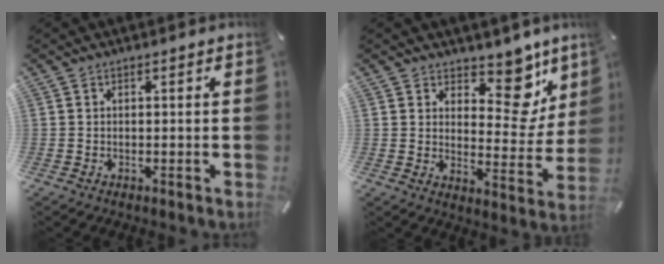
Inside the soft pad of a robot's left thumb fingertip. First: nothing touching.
{"total": 11.8, "force": [7.9, 6.6, 5.8], "torque": [-0.057, -0.075, 0.137]}